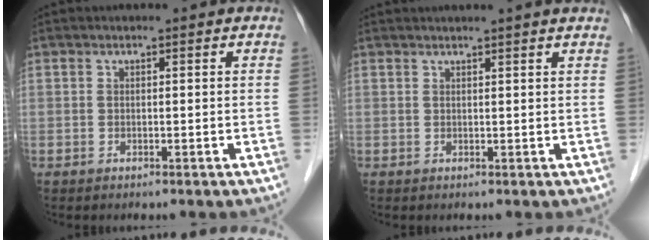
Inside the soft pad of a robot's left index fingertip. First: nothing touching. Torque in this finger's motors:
{"motor_torque": [0.92, -1.22, 0.12, 0.01]}